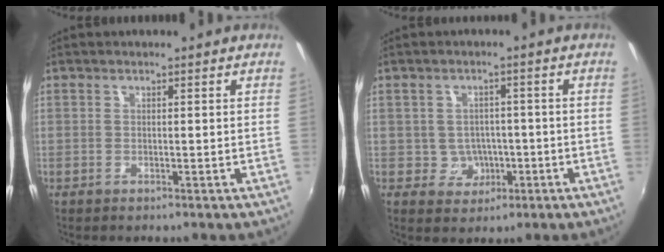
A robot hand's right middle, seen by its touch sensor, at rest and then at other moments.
{"total": 4.6, "force": [-1.1, 4.4, 0.9], "torque": [-0.025, 0.011, -0.004]}